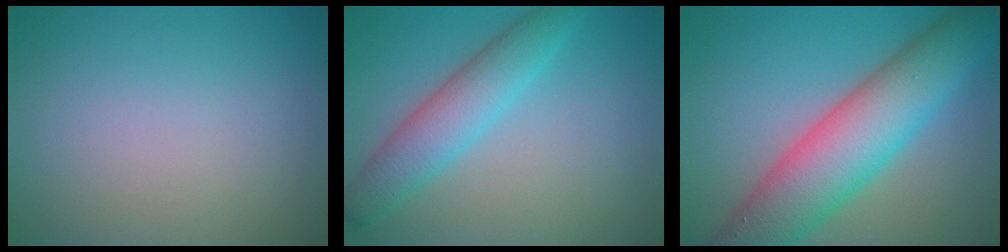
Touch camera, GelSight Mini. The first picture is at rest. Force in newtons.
{"total": 4.7, "press": 4.7, "slide": 0.1}
{"total": 10.0, "press": 10.0, "slide": 0.5}